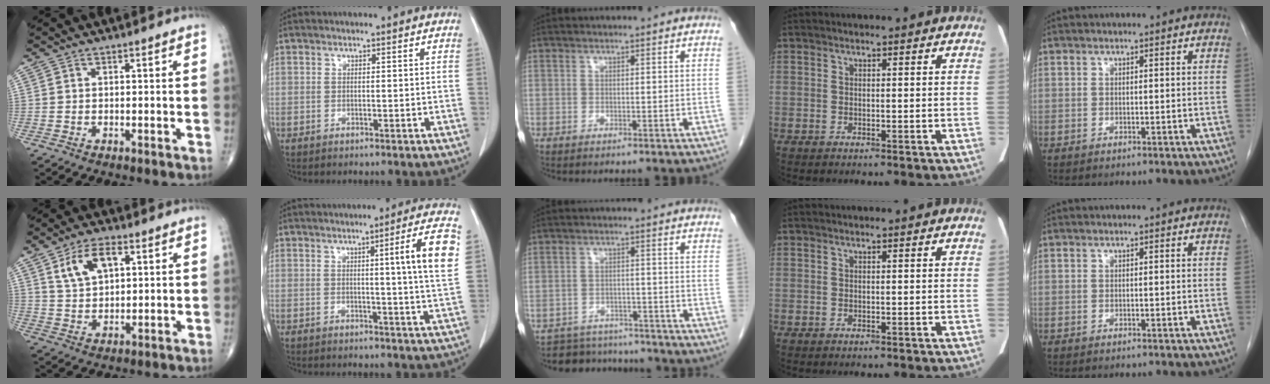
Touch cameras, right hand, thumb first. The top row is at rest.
{"thumb": {"total": 8.1, "force": [3.4, 4.4, 5.9], "torque": [-0.096, -0.005, 0.067]}, "index": {"total": 8.4, "force": [2.1, -1.3, 8.1], "torque": [-0.110, -0.005, 0.026]}, "middle": {"total": 8.0, "force": [-7.6, 2.6, 0.1], "torque": [0.007, 0.016, -0.101]}}